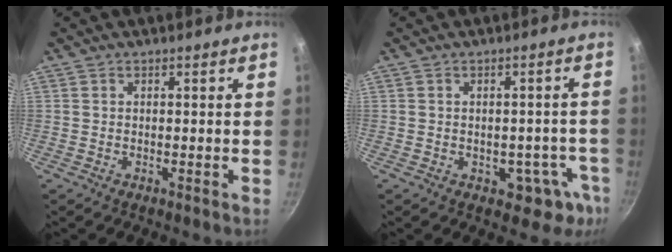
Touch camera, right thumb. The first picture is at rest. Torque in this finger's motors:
{"motor_torque": [-0.45, 0.39, 0.35, -0.03, 0.00]}